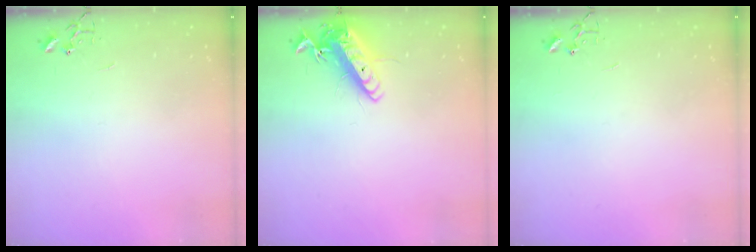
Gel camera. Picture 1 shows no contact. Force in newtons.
{"total": 14.0, "press": 13.7, "slide": 2.6}
{"total": 0.0}